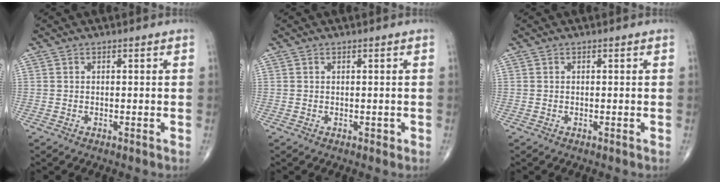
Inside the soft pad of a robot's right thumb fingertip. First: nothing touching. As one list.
[{"total": 0.6, "force": [0.1, 0.5, 0.3], "torque": [-0.002, 0.001, 0.001]}, {"total": 0.0}]